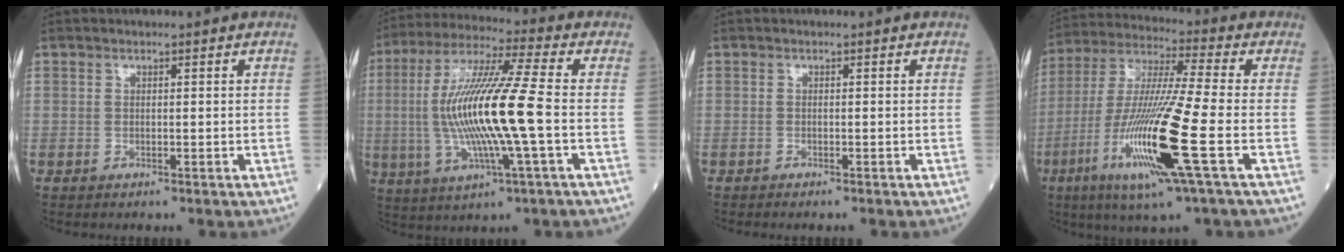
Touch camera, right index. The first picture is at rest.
{"total": 16.2, "force": [-1.2, 0.3, 16.2], "torque": [-0.328, 0.005, -0.025]}
{"total": 1.1, "force": [-1.0, -0.1, 0.6], "torque": [-0.005, 0.001, -0.011]}
{"total": 17.6, "force": [-5.7, -0.5, 16.6], "torque": [-0.349, -0.024, -0.112]}